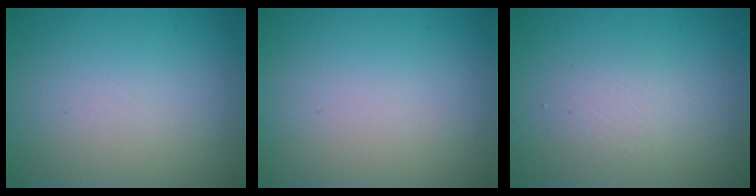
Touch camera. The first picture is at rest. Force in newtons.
{"total": 0.0}
{"total": 2.0, "press": 1.9, "slide": 0.2}